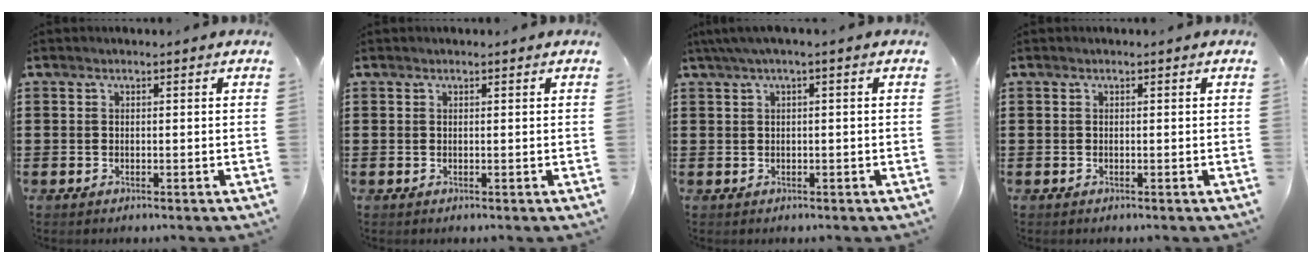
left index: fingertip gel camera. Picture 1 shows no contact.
{"total": 0.0}
{"total": 1.8, "force": [-0.3, 0.1, 1.7], "torque": [-0.027, -0.004, -0.006]}
{"total": 0.0}